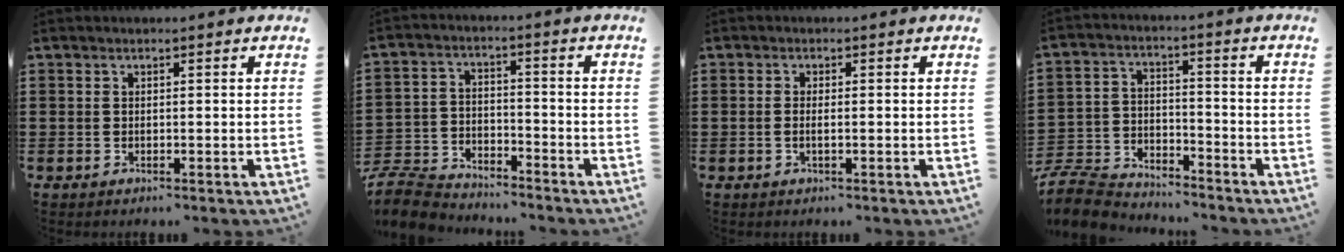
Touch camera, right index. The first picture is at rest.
{"total": 7.4, "force": [-7.1, 1.8, 1.0], "torque": [-0.042, 0.013, -0.148]}
{"total": 1.1, "force": [-0.3, 0.1, 1.0], "torque": [-0.019, -0.002, -0.005]}
{"total": 8.3, "force": [-8.0, 2.0, 1.2], "torque": [-0.041, 0.016, -0.162]}